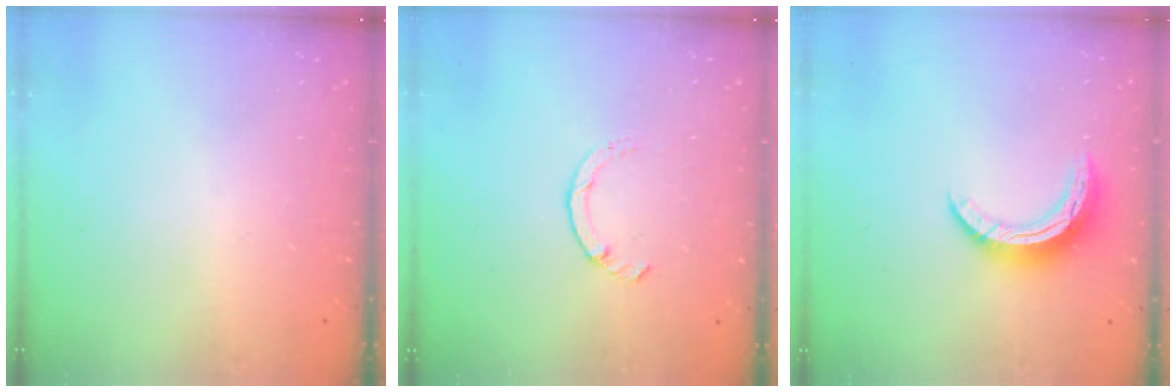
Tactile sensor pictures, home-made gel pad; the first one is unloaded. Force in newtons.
{"total": 2.2, "press": 2.1, "slide": 0.4}
{"total": 10.1, "press": 10.1, "slide": 0.5}